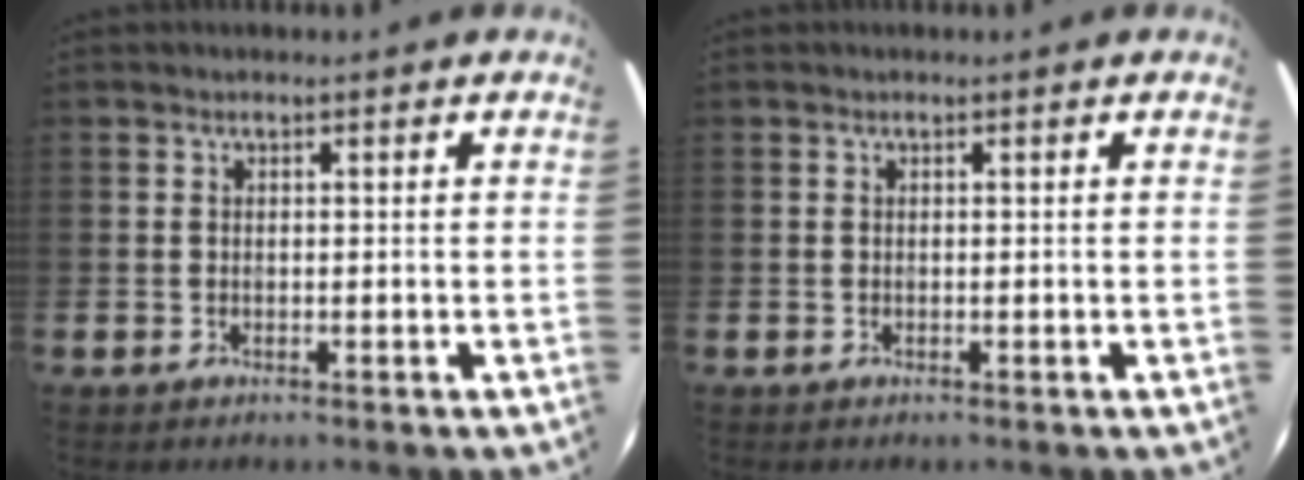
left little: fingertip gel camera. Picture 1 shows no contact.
{"total": 0.0}